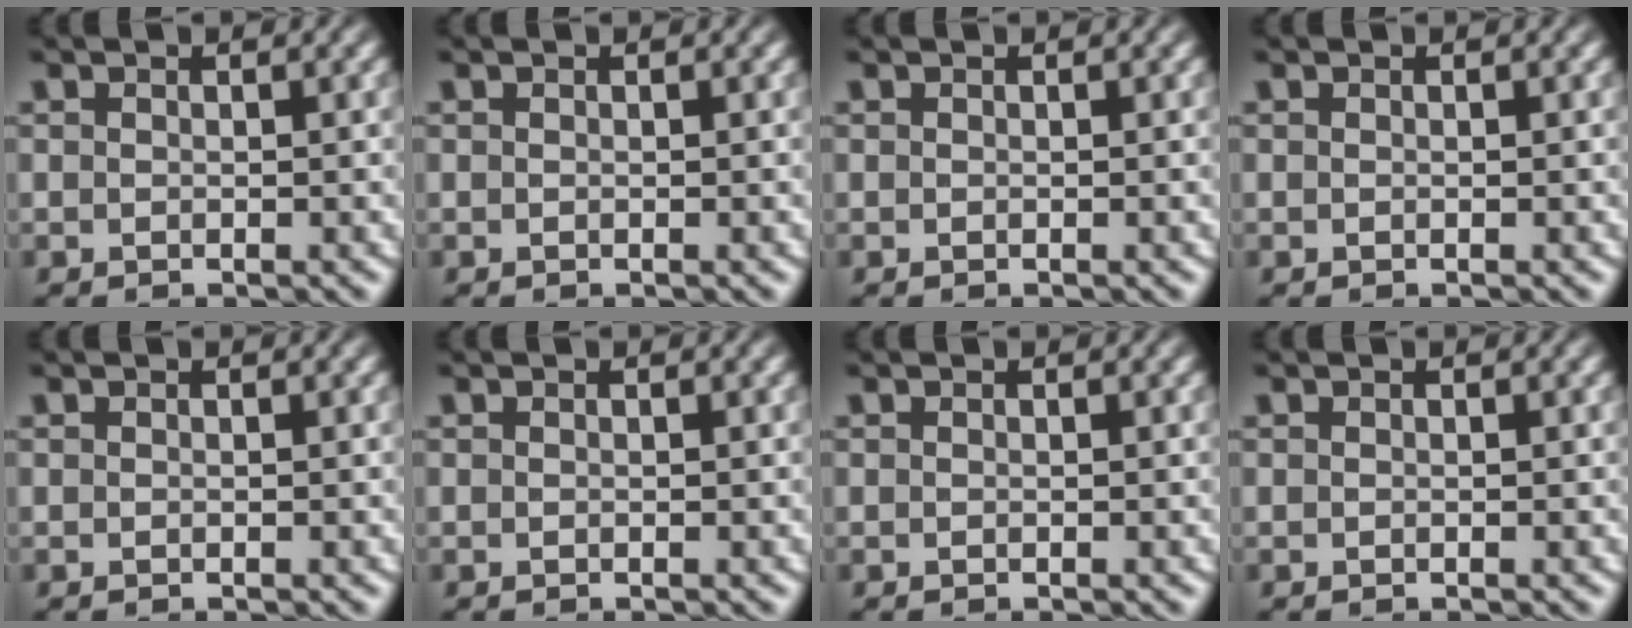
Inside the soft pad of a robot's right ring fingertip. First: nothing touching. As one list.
[{"total": 0.0}, {"total": 0.0}, {"total": 0.0}, {"total": 0.0}, {"total": 0.0}, {"total": 0.0}, {"total": 0.0}]